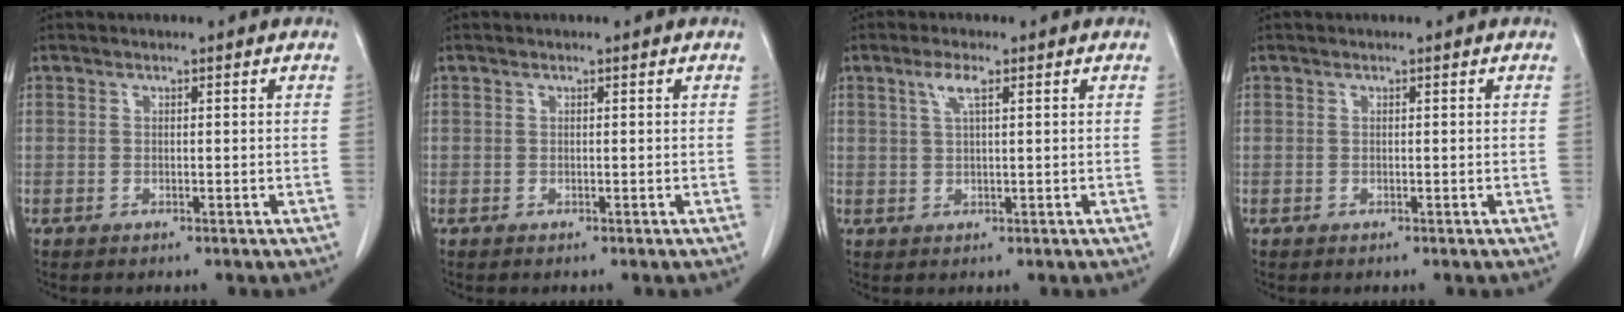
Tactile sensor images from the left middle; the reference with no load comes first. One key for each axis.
{"total": 0.0}
{"total": 2.8, "fx": 1.4, "fy": 0.4, "fz": 2.4, "tx": -0.056, "ty": 0.006, "tz": 0.027}
{"total": 0.0}